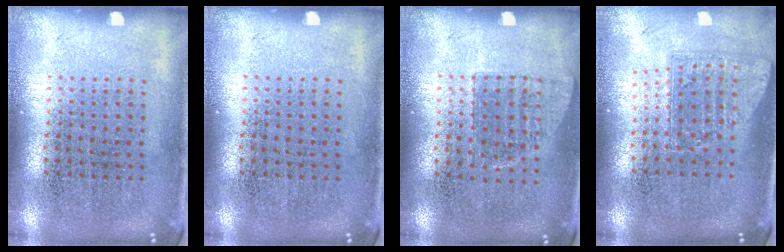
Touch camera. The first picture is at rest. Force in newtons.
{"total": 0.0}
{"total": 0.7, "press": 0.6, "slide": 0.2}
{"total": 1.7, "press": 1.3, "slide": 1.0}